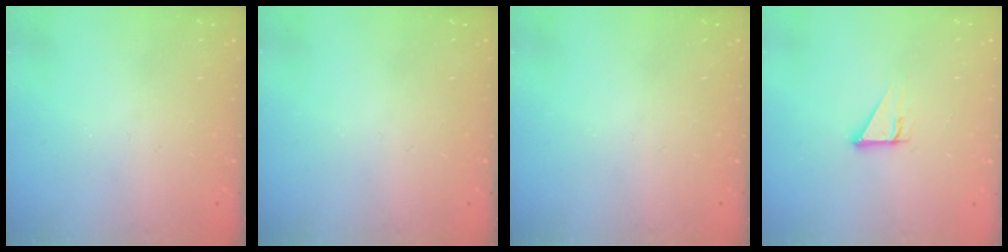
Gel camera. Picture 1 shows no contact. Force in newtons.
{"total": 0.0}
{"total": 0.0}
{"total": 3.3, "press": 3.3, "slide": 0.2}